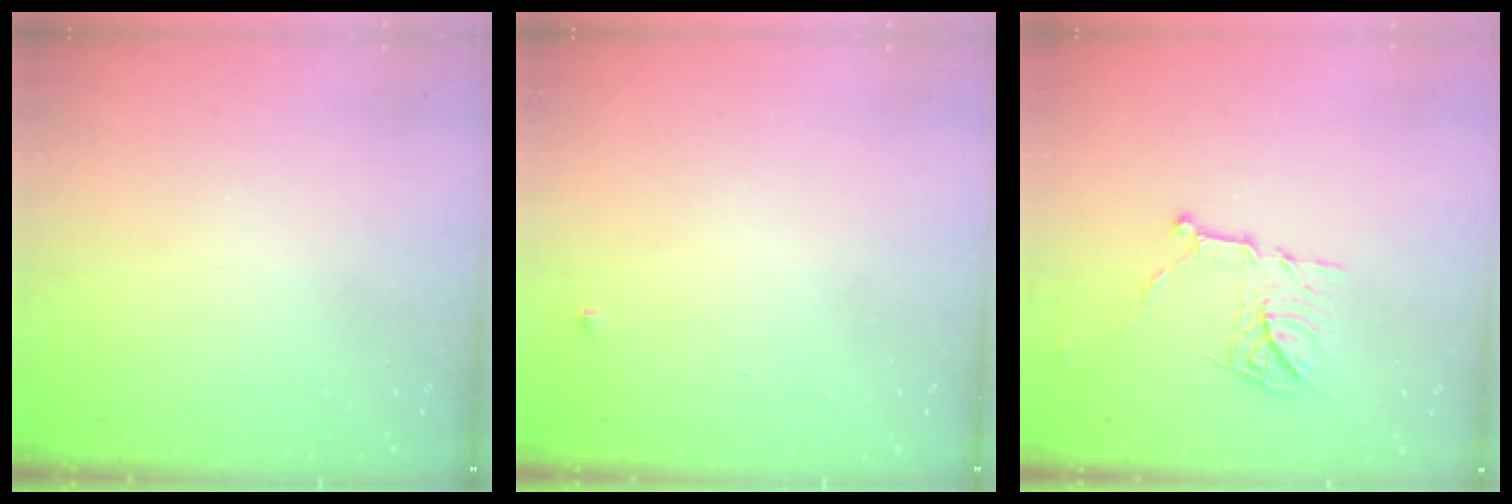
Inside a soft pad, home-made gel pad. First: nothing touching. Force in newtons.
{"total": 2.3, "press": 2.3, "slide": 0.3}
{"total": 10.8, "press": 10.8, "slide": 0.4}